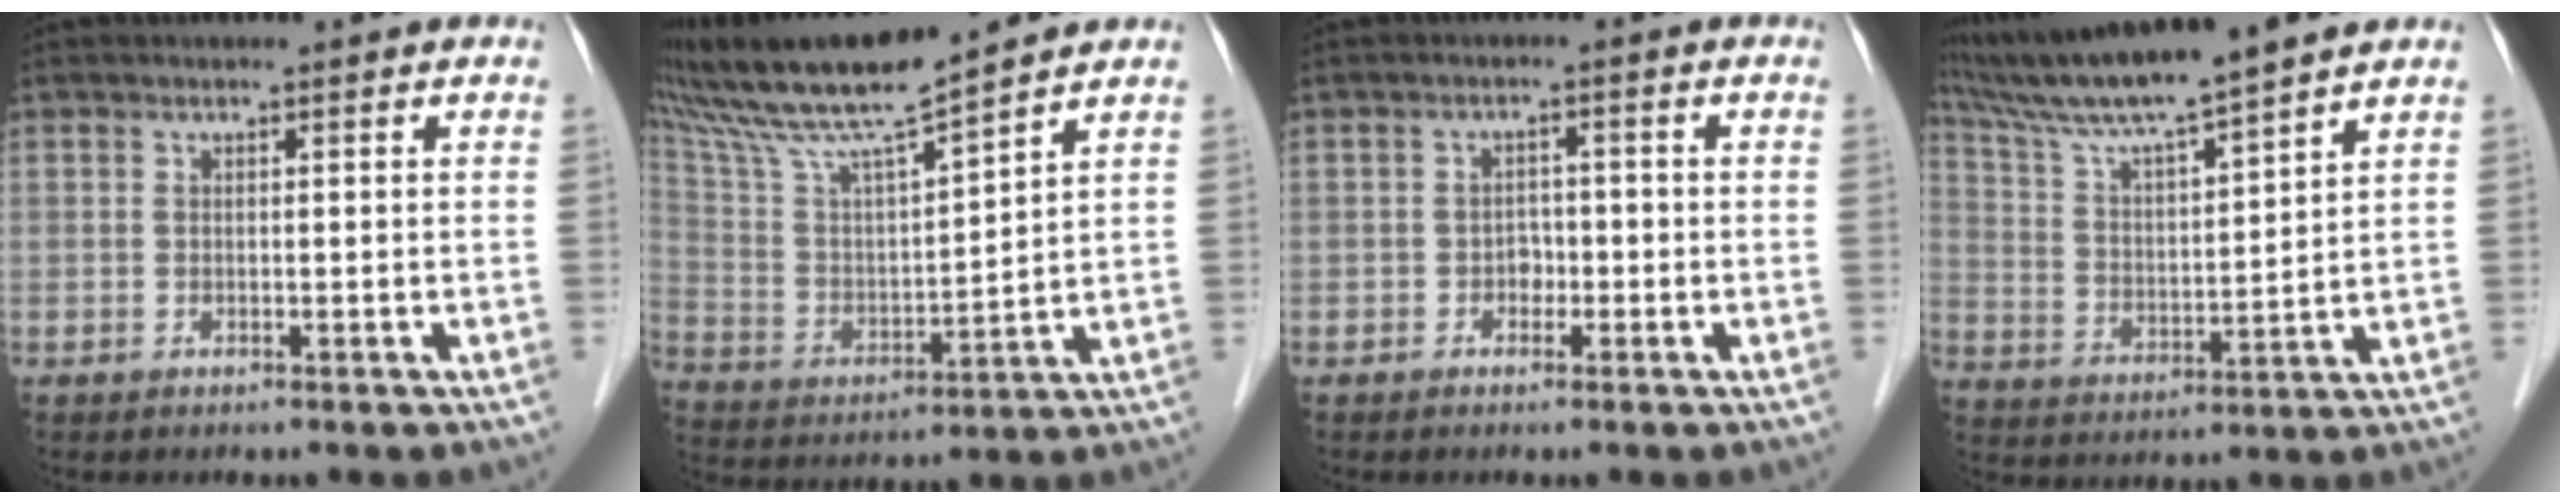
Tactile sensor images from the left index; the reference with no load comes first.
{"total": 14.4, "force": [12.3, -0.6, 7.4], "torque": [-0.150, 0.012, 0.233]}
{"total": 1.8, "force": [-0.8, 1.4, 0.9], "torque": [-0.009, 0.007, -0.013]}
{"total": 12.4, "force": [10.9, -1.2, 5.9], "torque": [-0.113, 0.013, 0.201]}